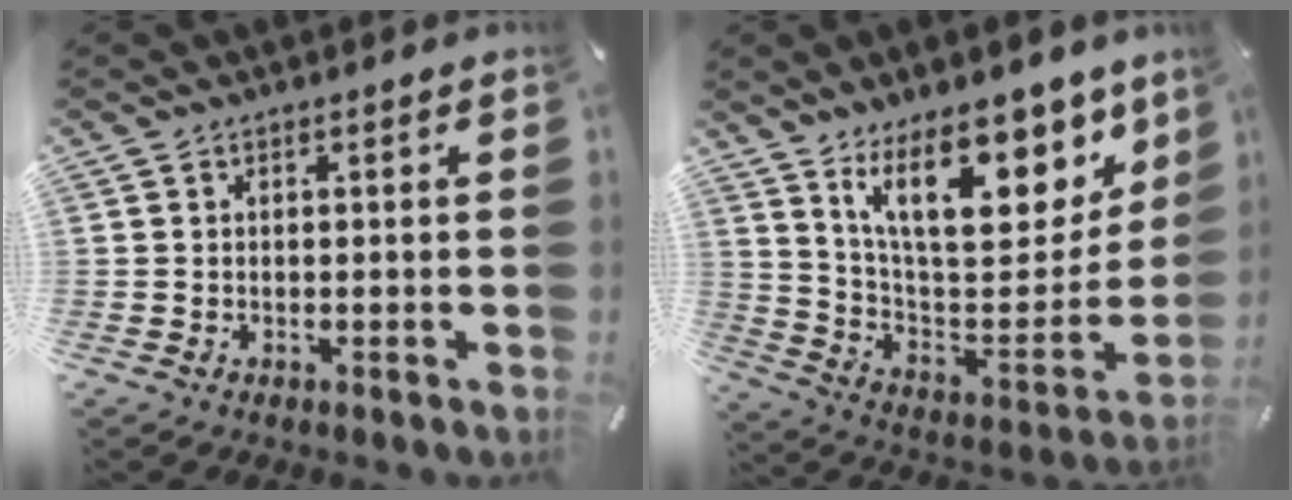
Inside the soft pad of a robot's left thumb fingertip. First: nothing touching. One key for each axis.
{"total": 22.8, "fx": 13.8, "fy": 10.5, "fz": 14.9, "tx": -0.216, "ty": -0.092, "tz": 0.237}